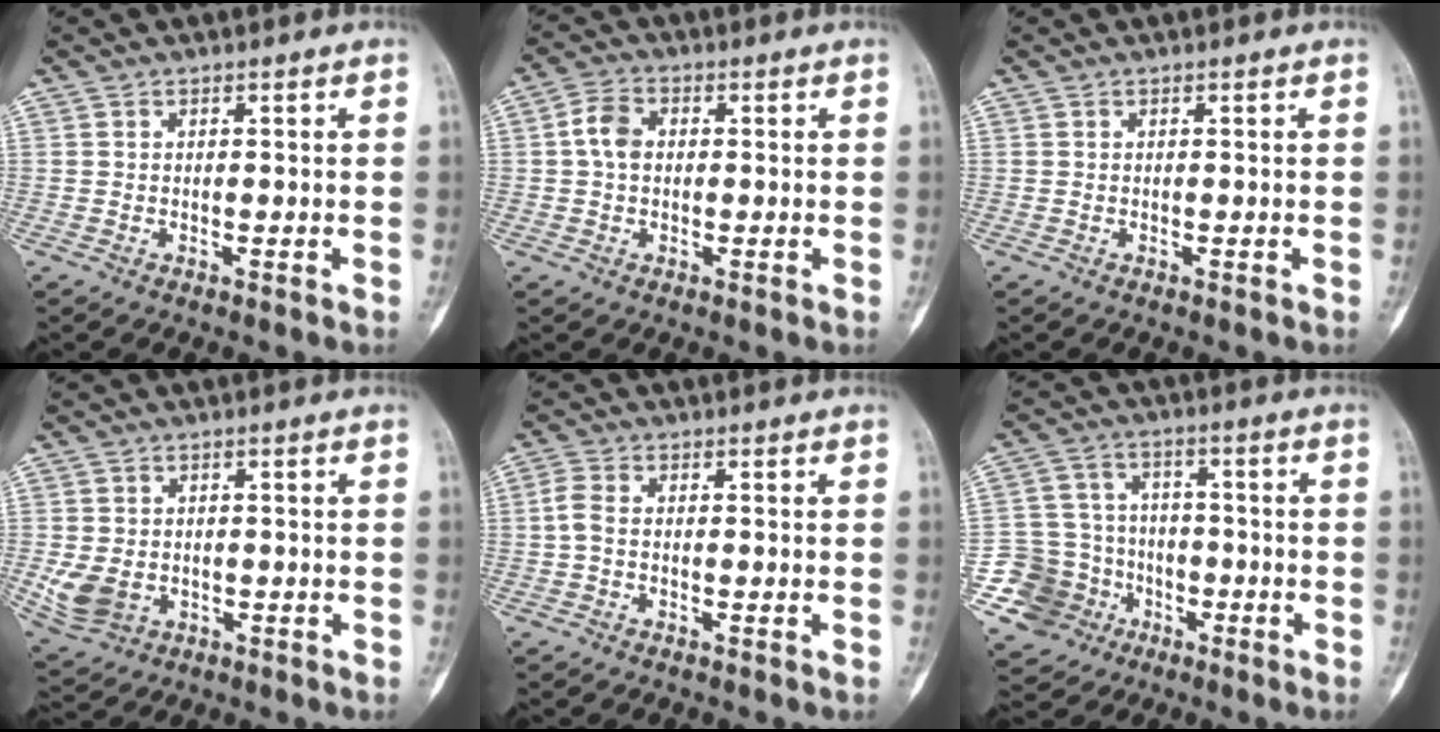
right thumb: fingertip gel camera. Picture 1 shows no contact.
{"total": 5.1, "force": [0.4, 3.8, 3.4], "torque": [-0.061, 0.012, 0.001]}
{"total": 0.0}
{"total": 6.4, "force": [-1.1, 5.0, 3.9], "torque": [-0.072, 0.000, -0.011]}
{"total": 2.7, "force": [-0.4, 1.6, 2.1], "torque": [-0.049, 0.007, -0.016]}
{"total": 11.6, "force": [-4.9, 10.4, 1.5], "torque": [-0.009, 0.058, -0.076]}